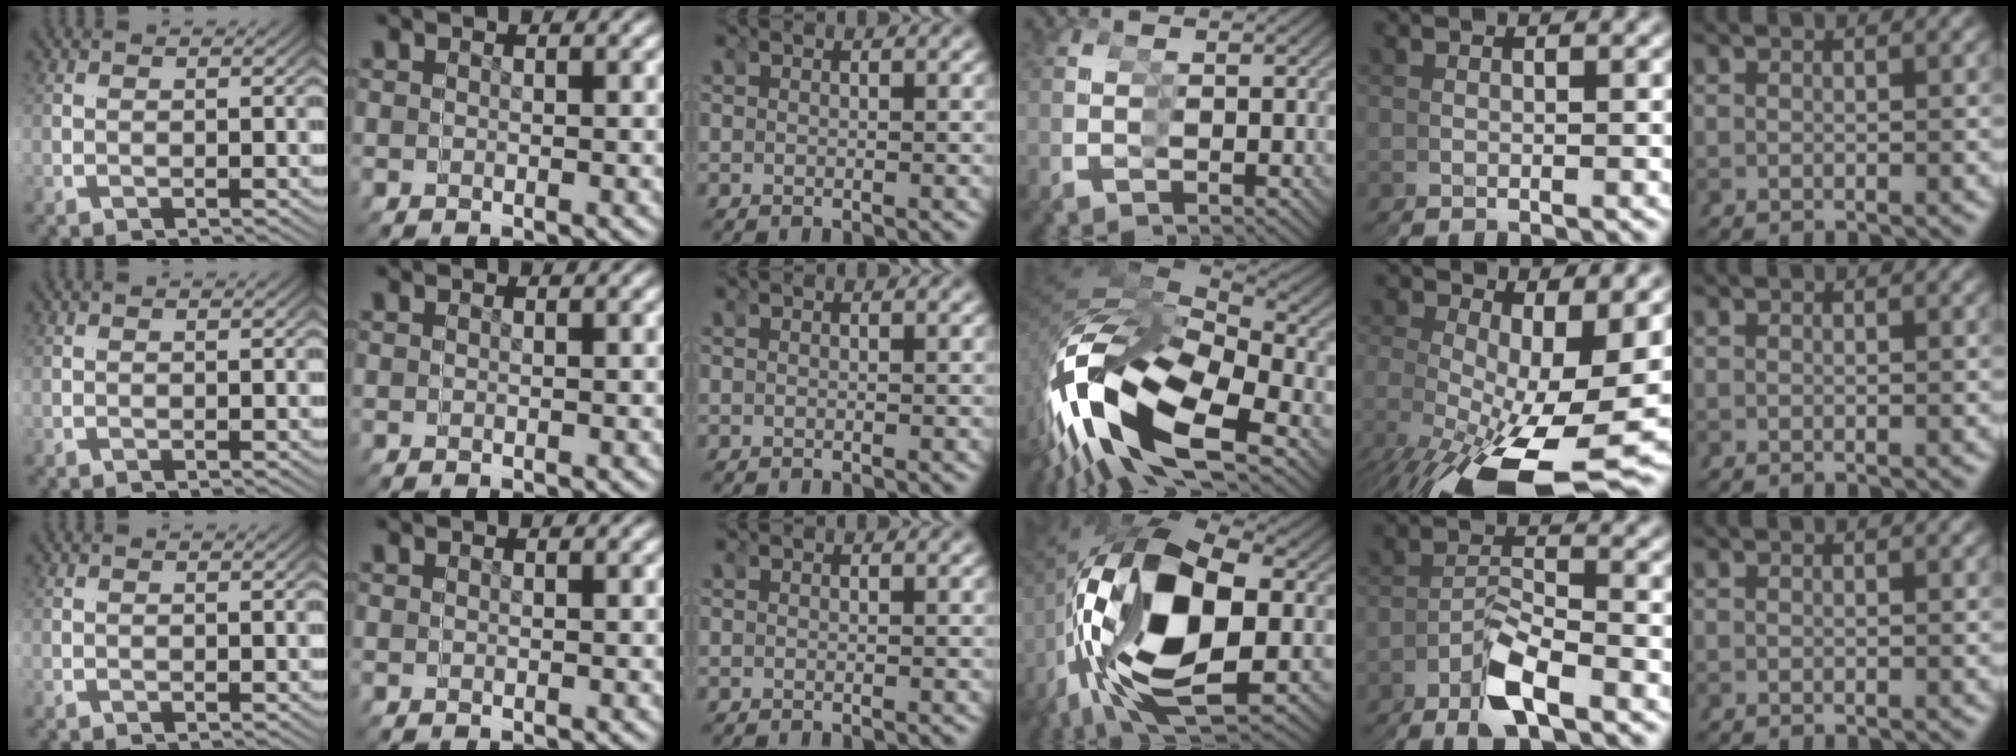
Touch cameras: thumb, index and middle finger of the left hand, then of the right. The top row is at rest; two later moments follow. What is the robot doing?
{"motion": "grasp_and_lifting", "object": "scissors"}